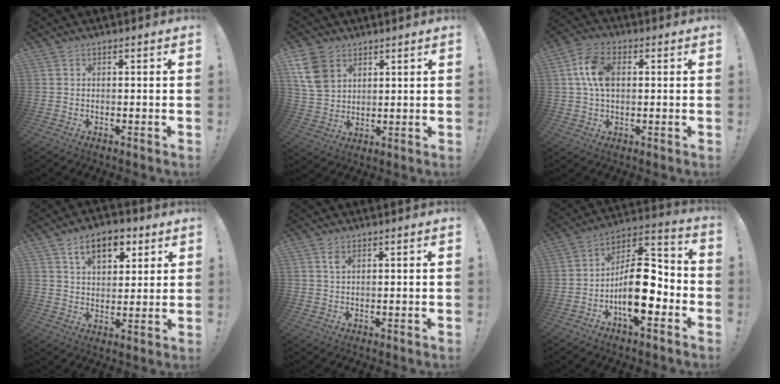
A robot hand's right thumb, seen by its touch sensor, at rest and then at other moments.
{"total": 11.5, "force": [5.7, 8.4, 5.4], "torque": [-0.105, -0.021, 0.114]}
{"total": 10.9, "force": [1.8, 7.3, 8.0], "torque": [-0.153, 0.009, 0.034]}
{"total": 11.6, "force": [6.0, 6.8, 7.3], "torque": [-0.105, -0.017, 0.107]}
{"total": 2.1, "force": [1.1, 1.0, 1.4], "torque": [-0.016, -0.004, 0.017]}
{"total": 17.7, "force": [-4.6, 8.5, 14.8], "torque": [-0.244, 0.024, -0.070]}